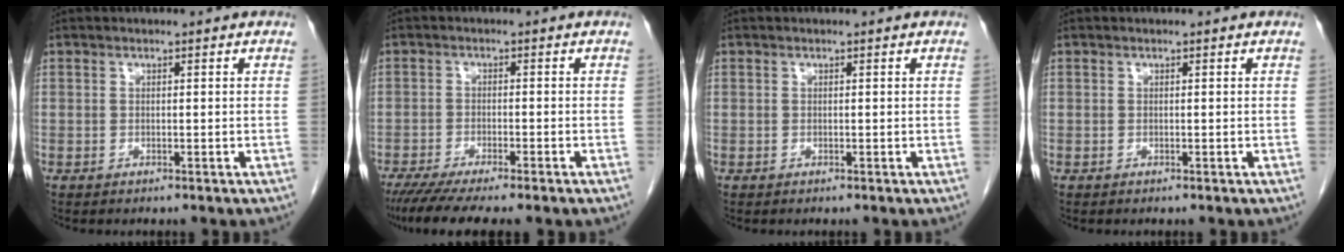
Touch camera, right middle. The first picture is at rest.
{"total": 8.9, "force": [-7.0, 0.7, 5.4], "torque": [-0.077, -0.019, -0.108]}
{"total": 0.0}
{"total": 0.0}